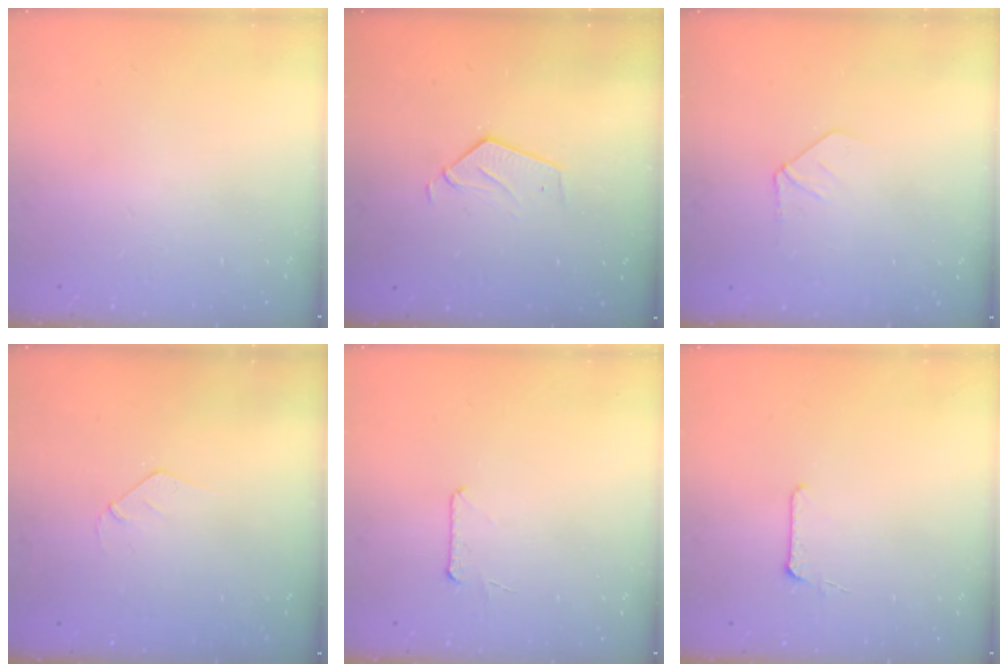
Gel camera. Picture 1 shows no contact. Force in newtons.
{"total": 3.2, "press": 3.2, "slide": 0.2}
{"total": 4.1, "press": 4.1, "slide": 0.3}
{"total": 3.4, "press": 3.4, "slide": 0.3}
{"total": 5.9, "press": 5.8, "slide": 0.6}
{"total": 5.5, "press": 5.5, "slide": 0.5}